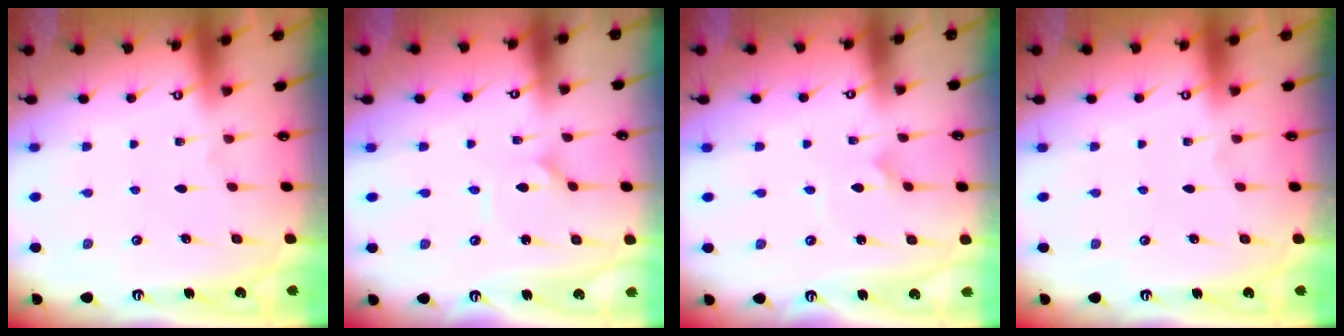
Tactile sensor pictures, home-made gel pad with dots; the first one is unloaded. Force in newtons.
{"total": 1.1, "press": 1.1, "slide": 0.0}
{"total": 2.4, "press": 2.4, "slide": 0.2}
{"total": 0.0}